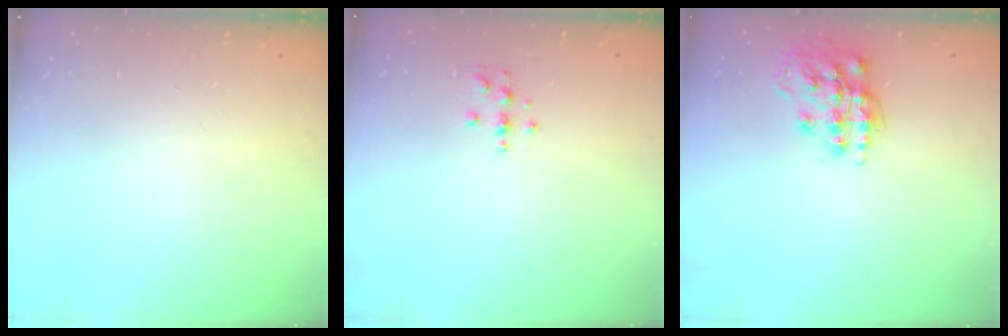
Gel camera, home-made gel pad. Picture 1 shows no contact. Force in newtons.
{"total": 3.3, "press": 3.3, "slide": 0.5}
{"total": 14.9, "press": 14.9, "slide": 1.1}